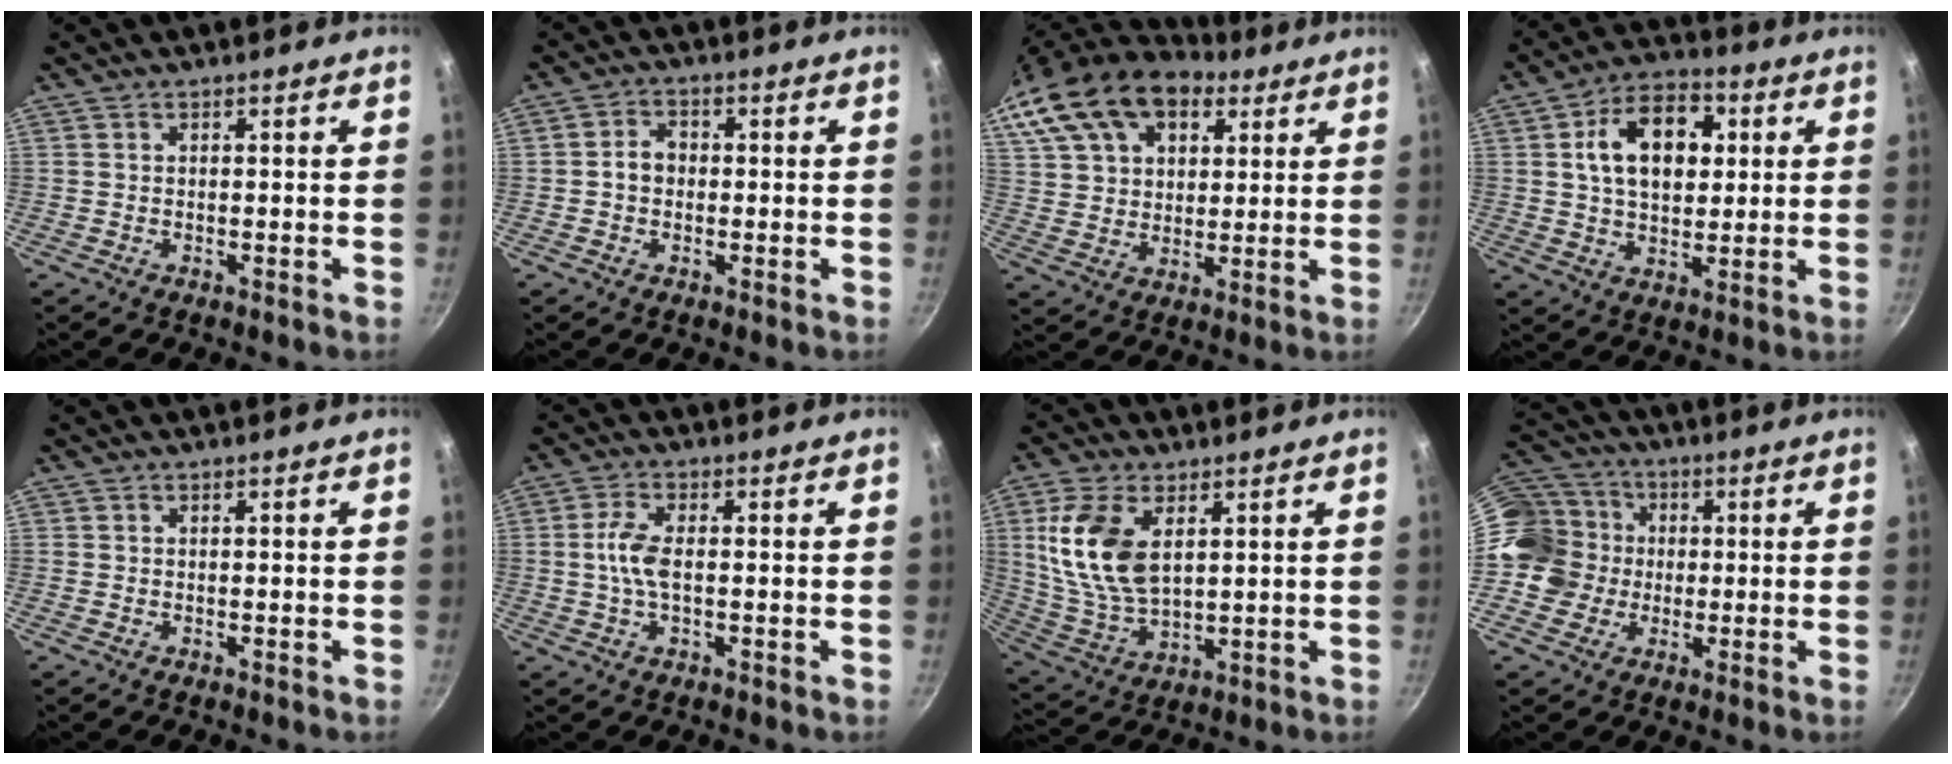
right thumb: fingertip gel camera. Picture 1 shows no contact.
{"total": 3.7, "force": [-0.3, 3.0, 2.1], "torque": [-0.020, 0.014, -0.010]}
{"total": 23.6, "force": [12.4, 14.7, 13.6], "torque": [-0.271, 0.020, 0.223]}
{"total": 14.4, "force": [3.2, 9.6, 10.3], "torque": [-0.133, 0.009, 0.044]}
{"total": 0.0}
{"total": 5.4, "force": [-0.2, 2.4, 4.8], "torque": [-0.107, 0.009, -0.009]}
{"total": 14.6, "force": [4.1, 8.4, 11.3], "torque": [-0.211, -0.017, 0.091]}
{"total": 13.7, "force": [-0.2, 12.5, 5.8], "torque": [-0.091, 0.029, -0.015]}